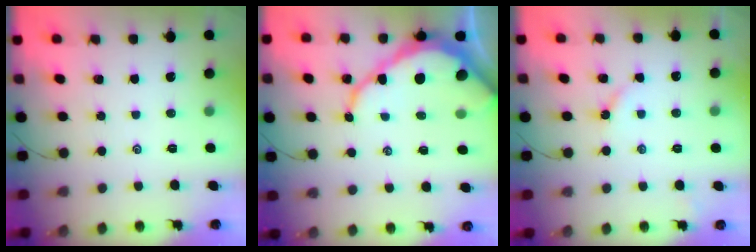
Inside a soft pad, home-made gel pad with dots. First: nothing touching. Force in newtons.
{"total": 11.3, "press": 11.2, "slide": 1.3}
{"total": 2.8, "press": 2.8, "slide": 0.3}